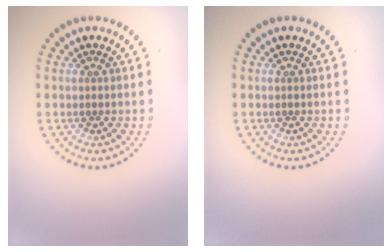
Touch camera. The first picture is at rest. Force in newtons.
{"total": 0.0}